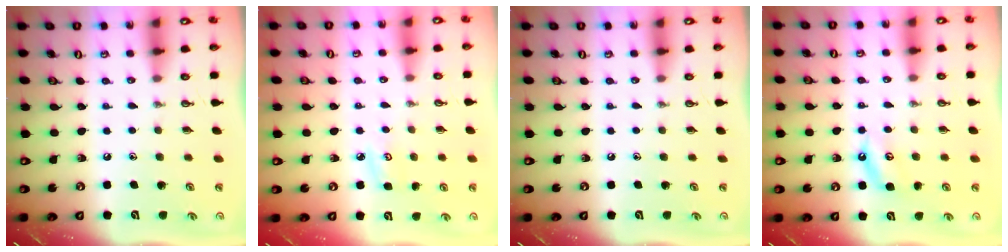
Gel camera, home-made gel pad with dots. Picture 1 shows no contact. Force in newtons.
{"total": 3.8, "press": 3.8, "slide": 0.4}
{"total": 0.0}
{"total": 4.5, "press": 4.4, "slide": 0.8}